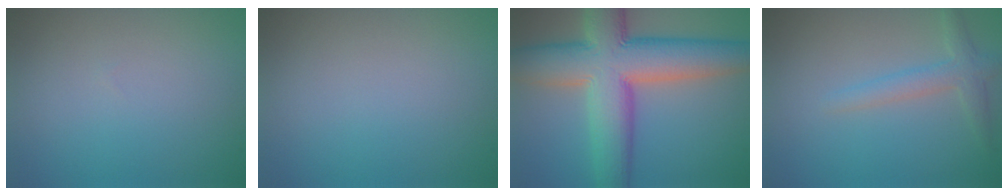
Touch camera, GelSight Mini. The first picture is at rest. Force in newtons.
{"total": 0.0}
{"total": 12.3, "press": 12.3, "slide": 0.5}
{"total": 2.3, "press": 2.3, "slide": 0.1}